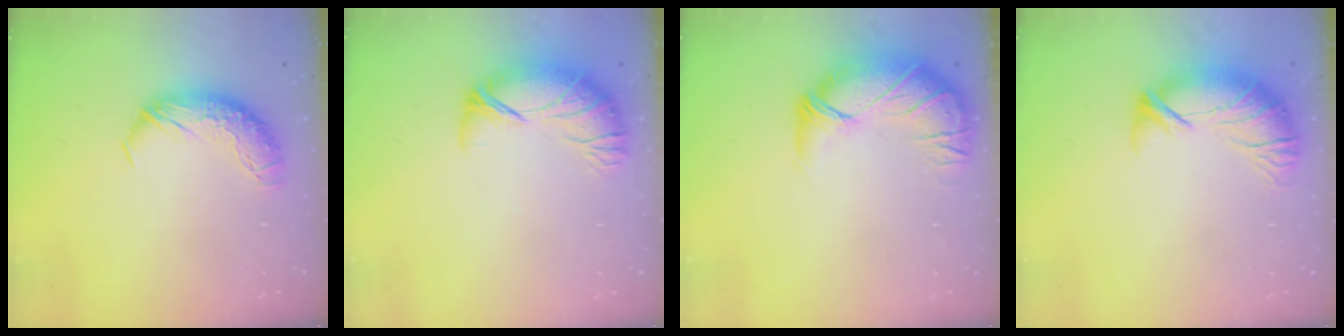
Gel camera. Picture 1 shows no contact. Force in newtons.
{"total": 2.7, "press": 1.5, "slide": 2.3}
{"total": 3.2, "press": 0.8, "slide": 3.1}
{"total": 2.9, "press": 1.0, "slide": 2.7}